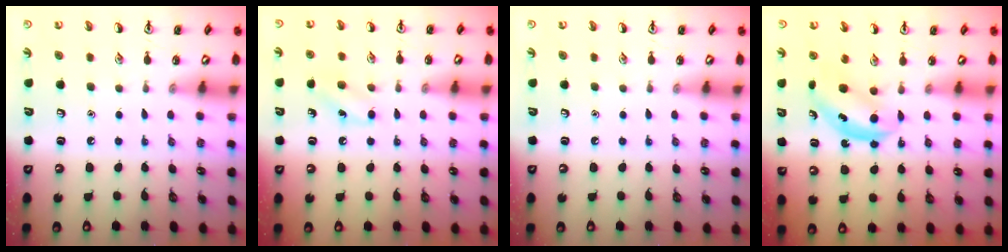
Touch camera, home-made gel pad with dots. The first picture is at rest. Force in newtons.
{"total": 7.4, "press": 7.1, "slide": 2.0}
{"total": 0.0}
{"total": 4.9, "press": 4.9, "slide": 0.7}